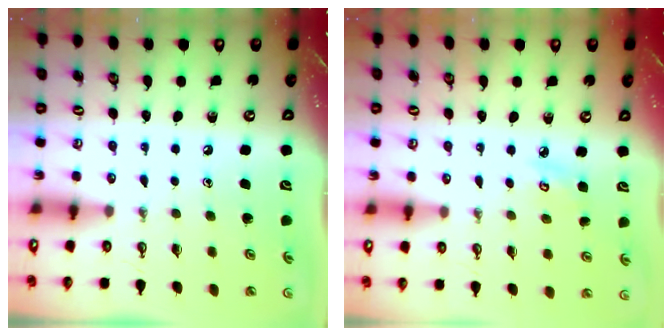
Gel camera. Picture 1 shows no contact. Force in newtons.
{"total": 4.4, "press": 4.4, "slide": 0.4}